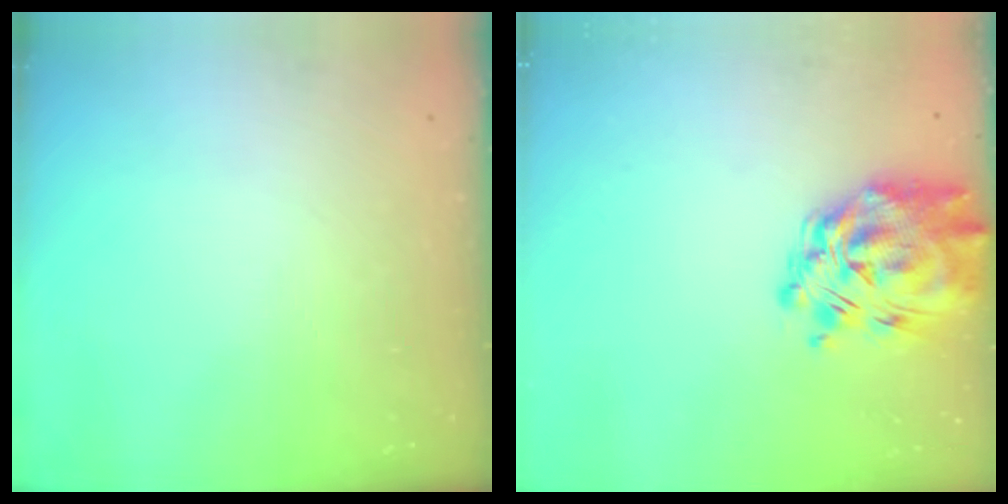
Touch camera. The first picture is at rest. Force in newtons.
{"total": 10.7, "press": 9.8, "slide": 4.2}